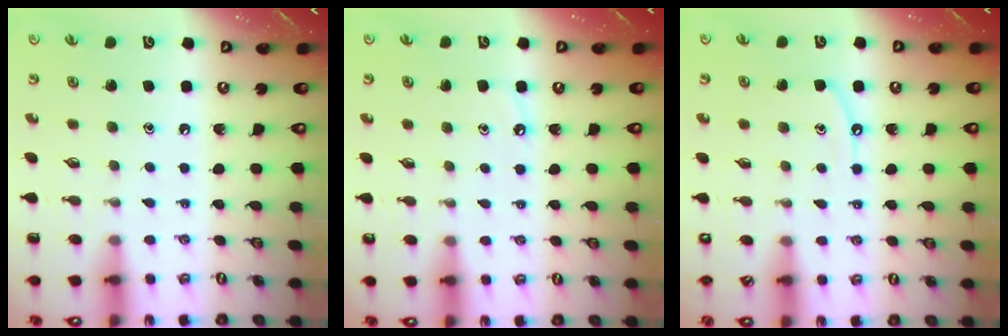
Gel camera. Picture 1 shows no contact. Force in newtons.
{"total": 3.5, "press": 3.4, "slide": 0.5}
{"total": 6.1, "press": 6.0, "slide": 0.7}